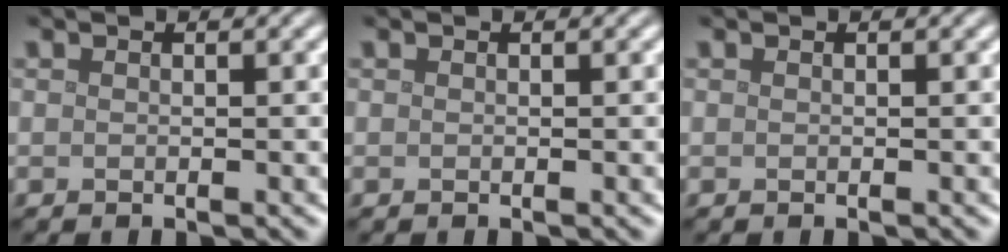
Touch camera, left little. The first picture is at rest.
{"total": 0.0}
{"total": 0.0}